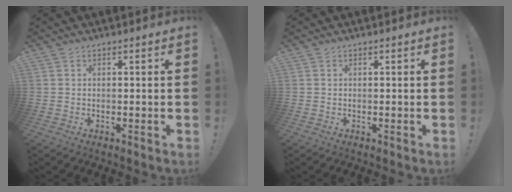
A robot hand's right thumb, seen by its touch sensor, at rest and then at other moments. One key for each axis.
{"total": 0.0}